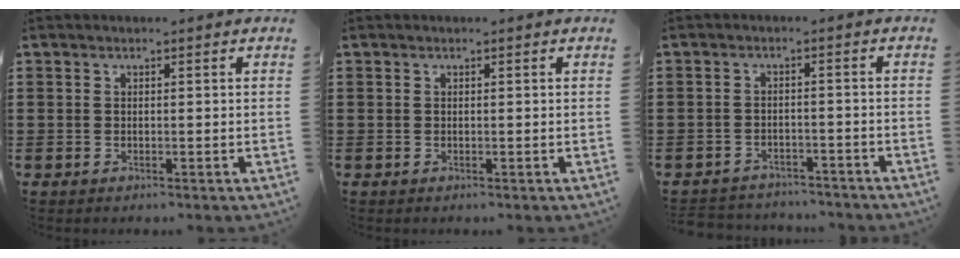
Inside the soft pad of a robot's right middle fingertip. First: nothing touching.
{"total": 0.0}
{"total": 2.7, "force": [-2.7, 0.5, -0.2], "torque": [-0.005, -0.002, -0.059]}